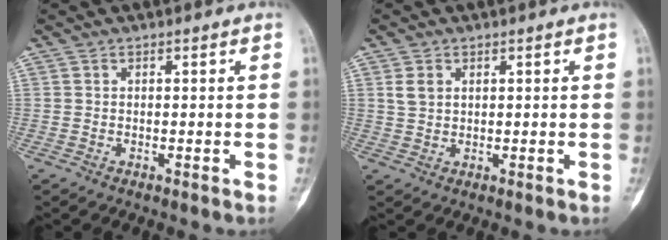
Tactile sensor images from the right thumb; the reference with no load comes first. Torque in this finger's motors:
{"motor_torque": [-0.21, 0.10, 0.21, -0.09, -0.02]}